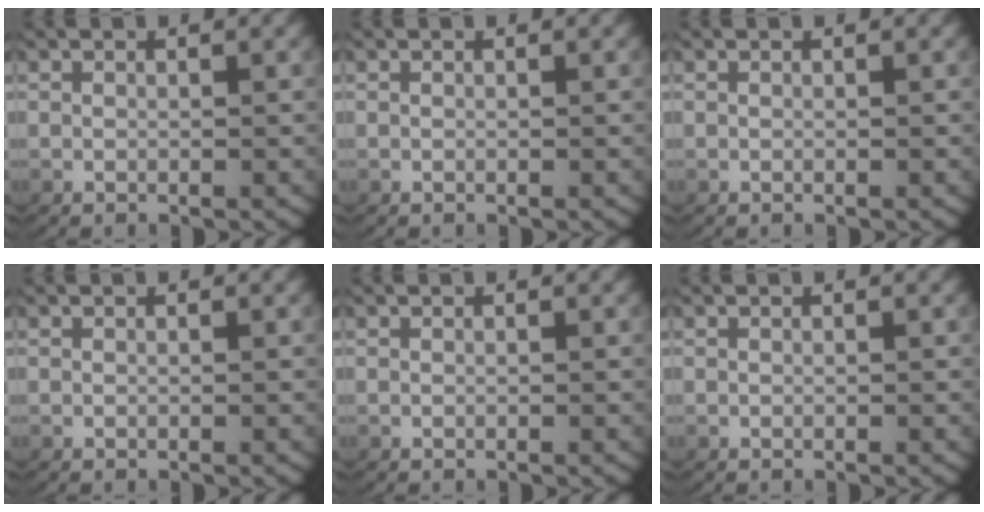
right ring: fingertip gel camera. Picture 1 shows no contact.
{"total": 0.0}
{"total": 0.0}
{"total": 0.0}
{"total": 0.0}
{"total": 0.0}